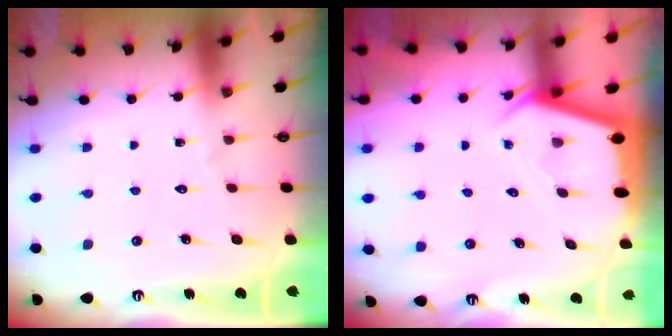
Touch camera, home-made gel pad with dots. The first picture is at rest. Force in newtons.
{"total": 2.4, "press": 2.4, "slide": 0.2}